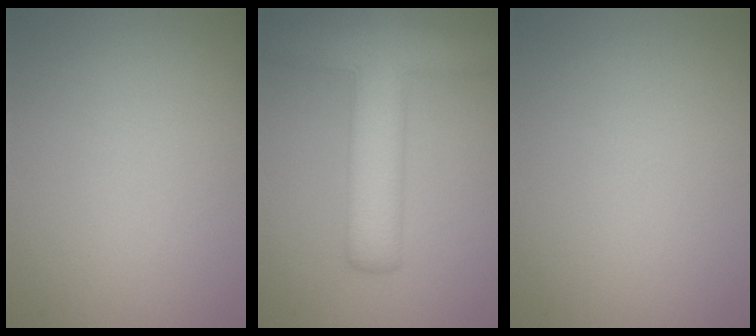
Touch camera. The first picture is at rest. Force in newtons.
{"total": 7.6, "press": 7.6, "slide": 0.3}
{"total": 0.0}